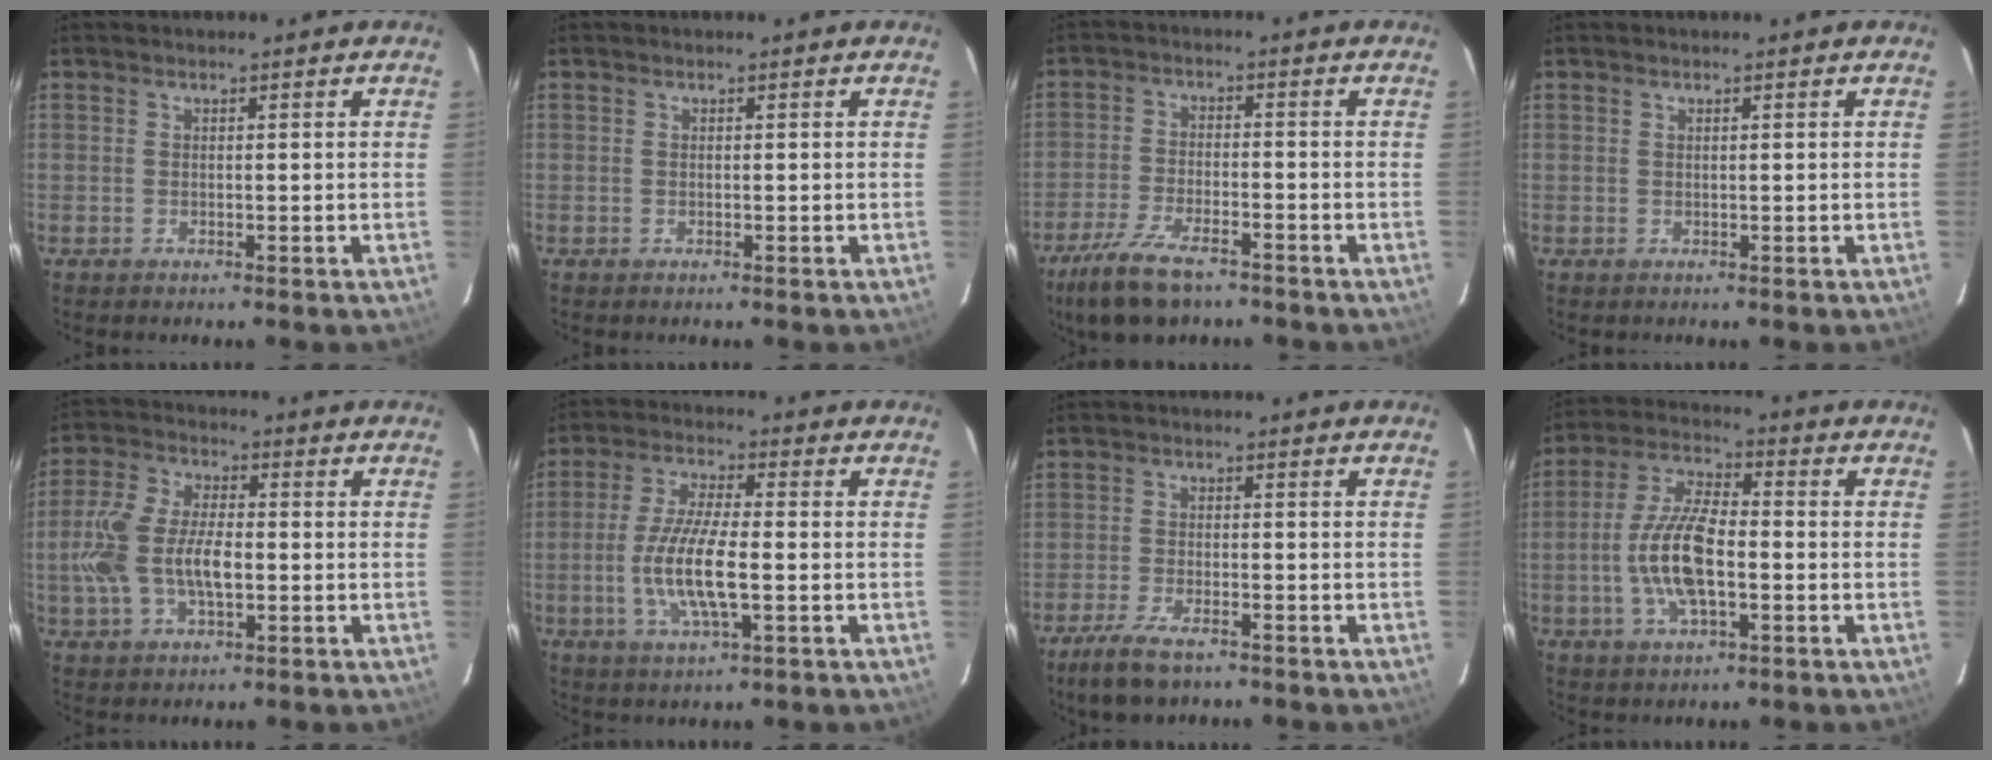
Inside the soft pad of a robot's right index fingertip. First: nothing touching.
{"total": 0.0}
{"total": 11.4, "force": [-8.3, 4.1, 6.7], "torque": [-0.162, -0.022, -0.153]}
{"total": 0.0}
{"total": 12.4, "force": [-1.7, 6.3, 10.5], "torque": [-0.224, 0.006, -0.032]}
{"total": 11.0, "force": [-2.2, 2.6, 10.4], "torque": [-0.211, -0.005, -0.045]}
{"total": 7.7, "force": [-5.6, 2.5, 4.7], "torque": [-0.121, -0.019, -0.104]}
{"total": 12.4, "force": [-2.5, 4.7, 11.2], "torque": [-0.232, 0.003, -0.049]}